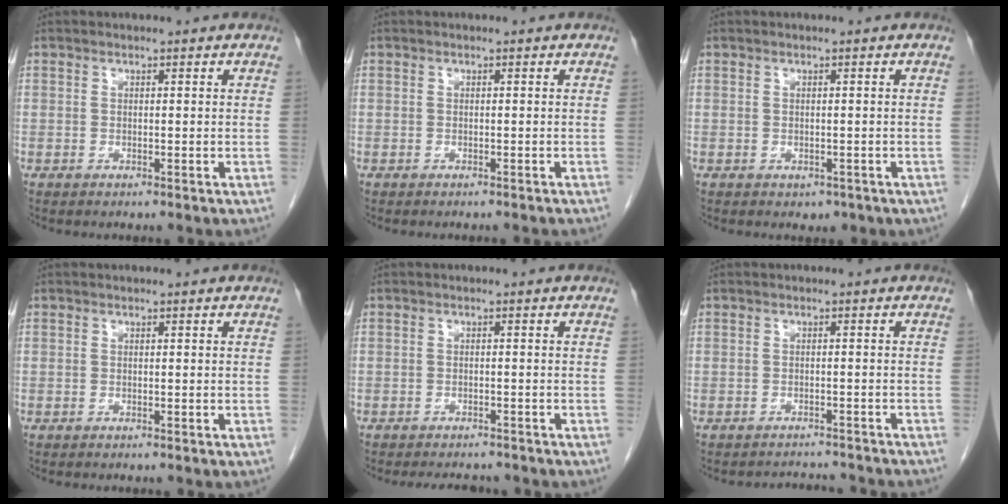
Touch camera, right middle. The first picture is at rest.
{"total": 2.6, "force": [-2.5, 0.2, 0.8], "torque": [-0.017, -0.007, -0.030]}
{"total": 1.2, "force": [-0.4, 1.1, 0.4], "torque": [-0.009, 0.001, 0.002]}
{"total": 0.0}
{"total": 5.2, "force": [-4.8, 1.5, 1.3], "torque": [-0.014, -0.004, -0.062]}
{"total": 5.6, "force": [-5.5, 0.8, 0.6], "torque": [-0.007, 0.001, -0.063]}